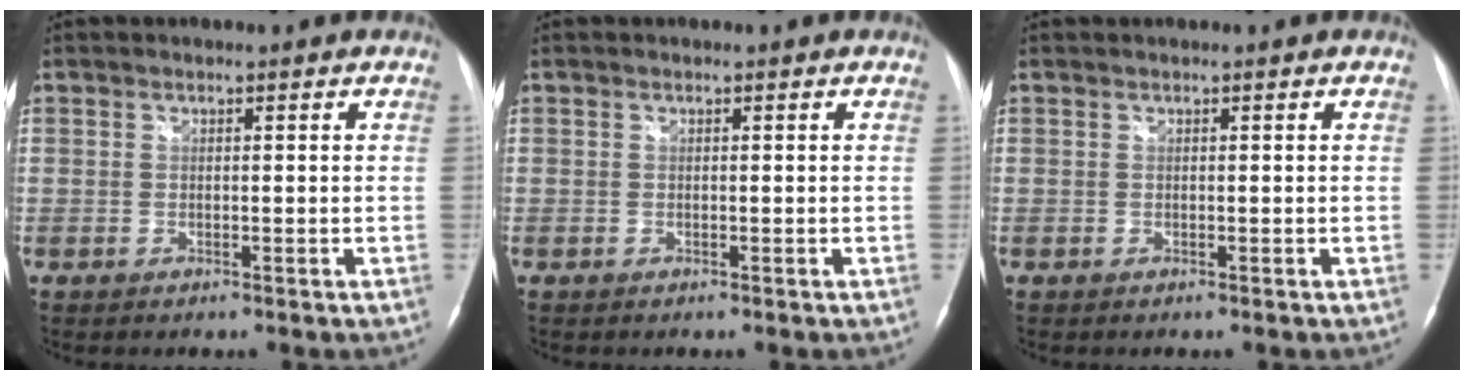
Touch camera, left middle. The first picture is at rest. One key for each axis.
{"total": 0.0}
{"total": 0.0}